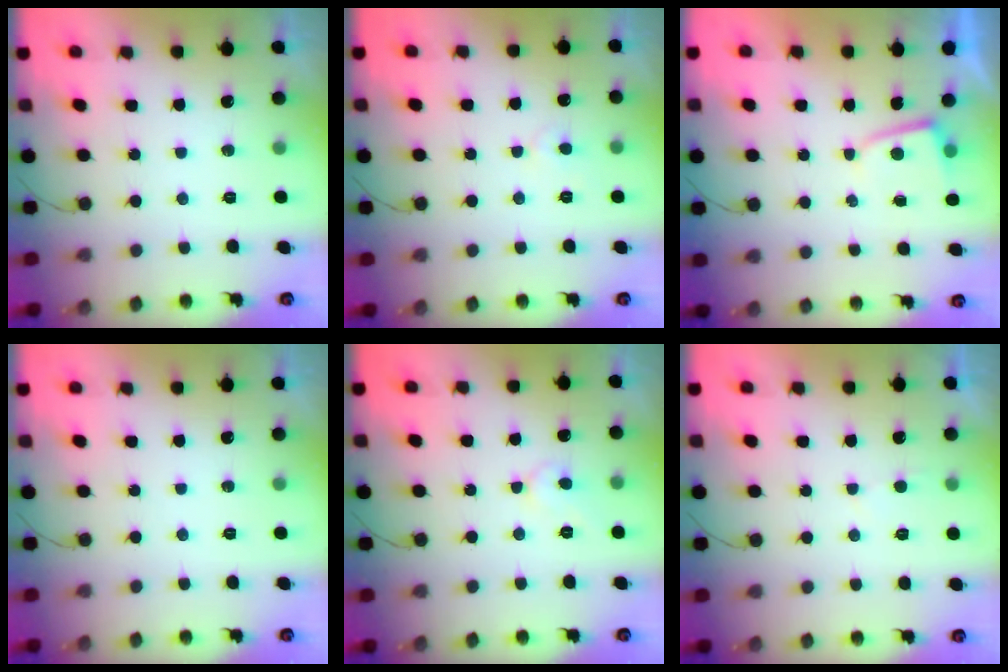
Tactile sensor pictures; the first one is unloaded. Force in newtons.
{"total": 3.5, "press": 3.5, "slide": 0.2}
{"total": 2.2, "press": 2.2, "slide": 0.4}
{"total": 0.0}
{"total": 5.3, "press": 5.3, "slide": 0.4}
{"total": 1.7, "press": 1.6, "slide": 0.2}